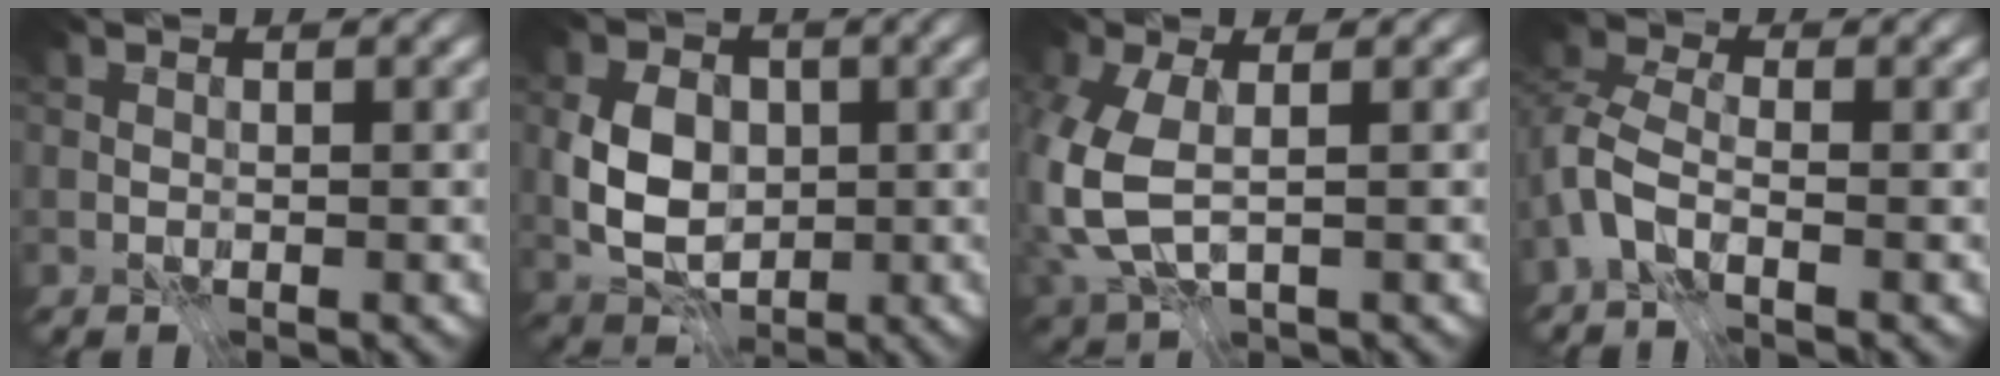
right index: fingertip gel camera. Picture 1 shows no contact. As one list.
[{"total": 6.2, "force": [-0.6, 4.5, 4.3], "torque": [-0.088, 0.001, -0.021]}, {"total": 7.0, "force": [-0.9, 4.1, 5.6], "torque": [-0.161, -0.013, -0.010]}, {"total": 3.8, "force": [-2.1, 1.9, 2.6], "torque": [-0.068, 0.006, -0.055]}]